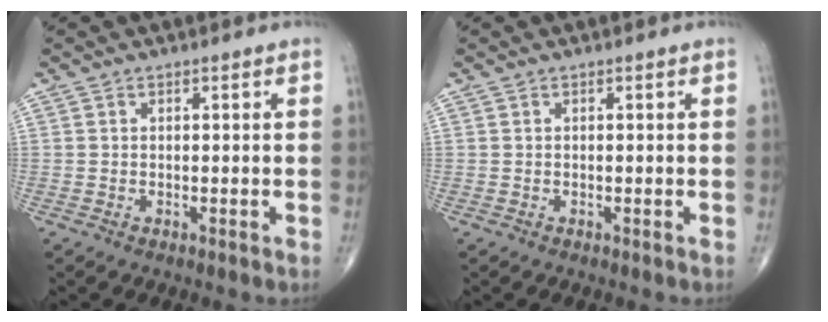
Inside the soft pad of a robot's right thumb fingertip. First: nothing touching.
{"total": 0.0}